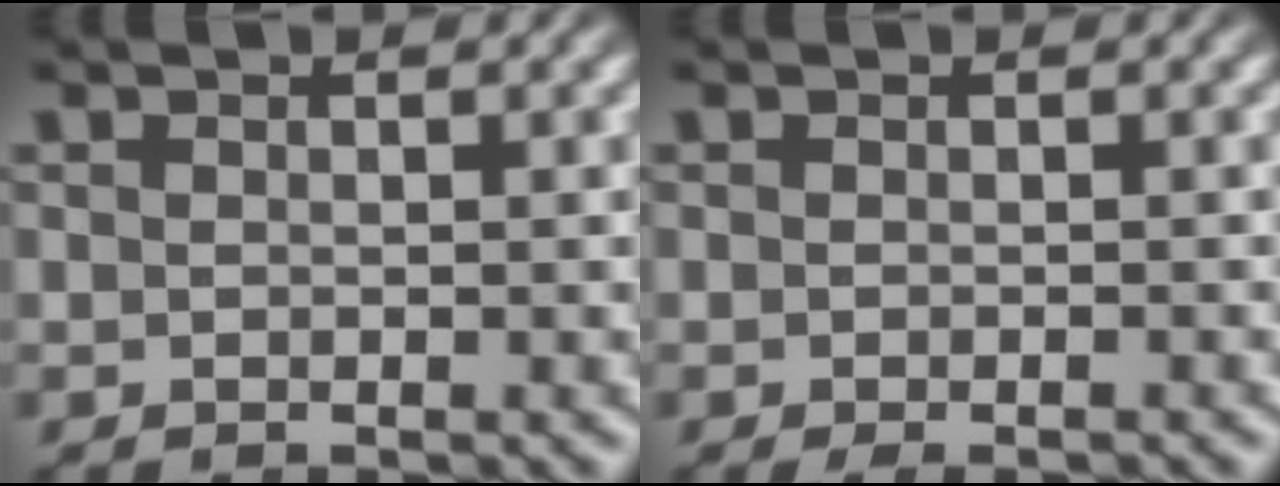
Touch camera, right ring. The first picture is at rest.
{"total": 0.9, "force": [-0.8, 0.0, 0.3], "torque": [-0.006, -0.004, -0.012]}